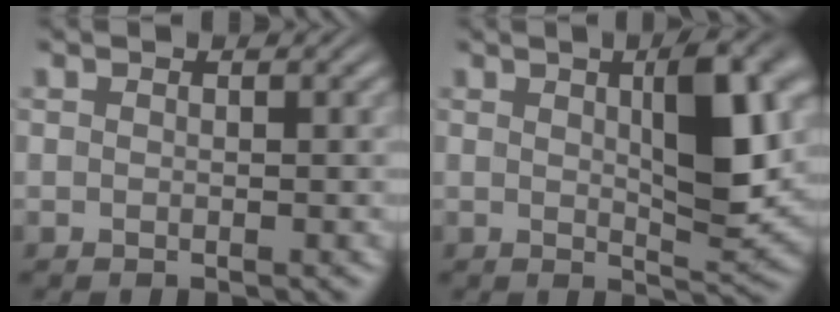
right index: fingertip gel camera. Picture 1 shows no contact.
{"total": 6.4, "force": [1.6, 1.2, 6.1], "torque": [-0.080, 0.002, 0.023]}